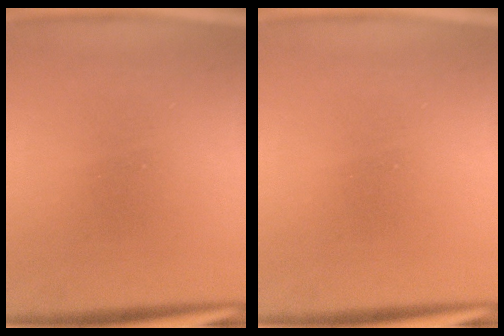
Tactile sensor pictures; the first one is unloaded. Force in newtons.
{"total": 0.0}